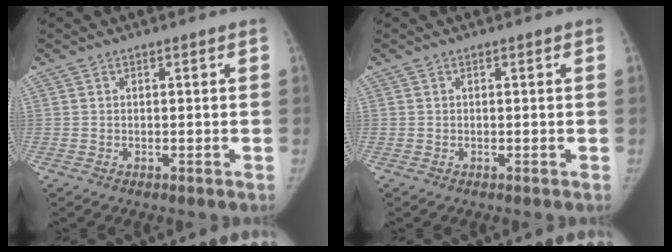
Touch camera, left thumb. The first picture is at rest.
{"total": 0.0}